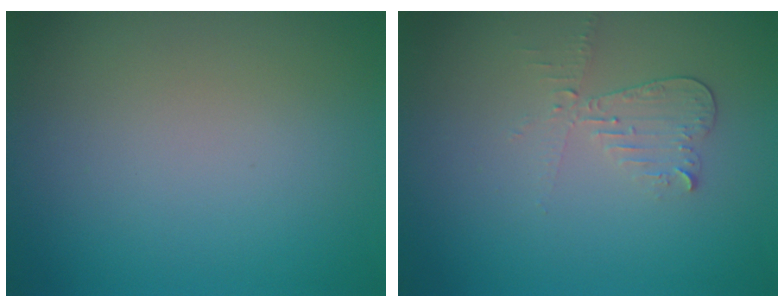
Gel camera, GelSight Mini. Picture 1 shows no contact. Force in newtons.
{"total": 2.1, "press": 2.1, "slide": 0.4}